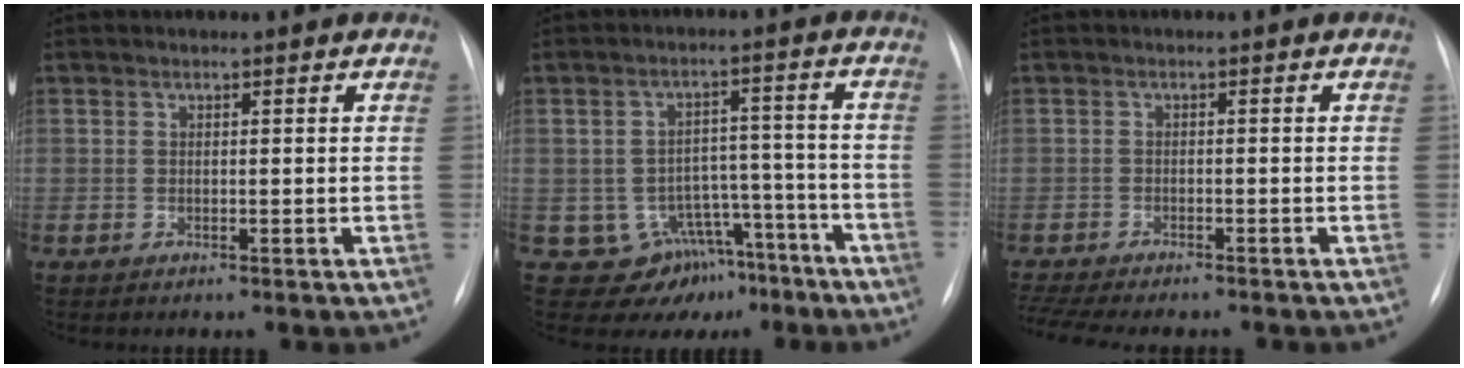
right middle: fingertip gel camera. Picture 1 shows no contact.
{"total": 11.2, "force": [-7.3, 8.1, 2.3], "torque": [-0.007, 0.059, -0.091]}
{"total": 11.2, "force": [-9.8, 2.3, 4.9], "torque": [-0.089, -0.004, -0.140]}